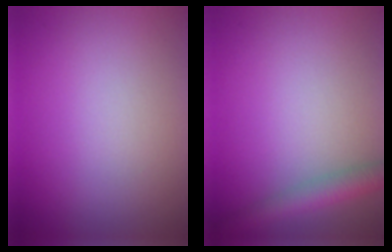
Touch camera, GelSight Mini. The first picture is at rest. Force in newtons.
{"total": 3.0, "press": 3.0, "slide": 0.1}